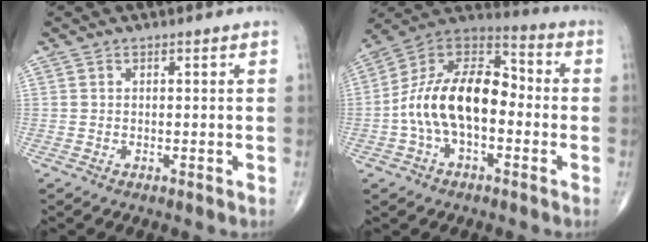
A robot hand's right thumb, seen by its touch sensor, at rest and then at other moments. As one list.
[{"total": 17.7, "force": [-2.3, 10.1, 14.4], "torque": [-0.249, 0.048, -0.050]}]